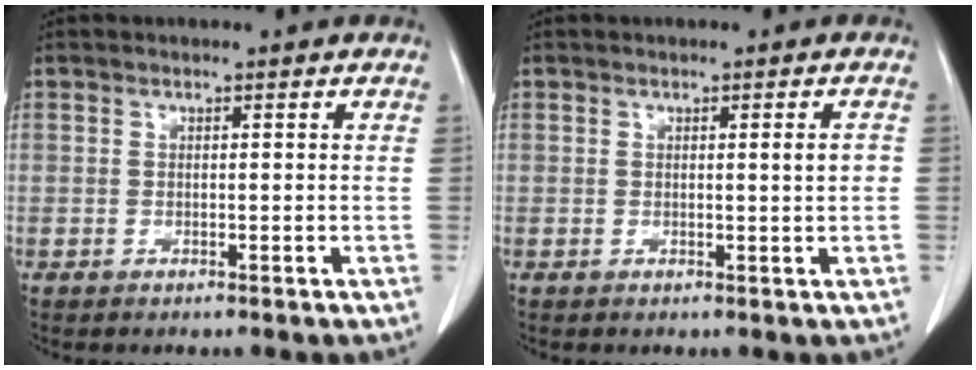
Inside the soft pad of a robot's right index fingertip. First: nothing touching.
{"total": 1.7, "force": [0.2, 0.1, 1.7], "torque": [-0.024, 0.002, 0.002]}